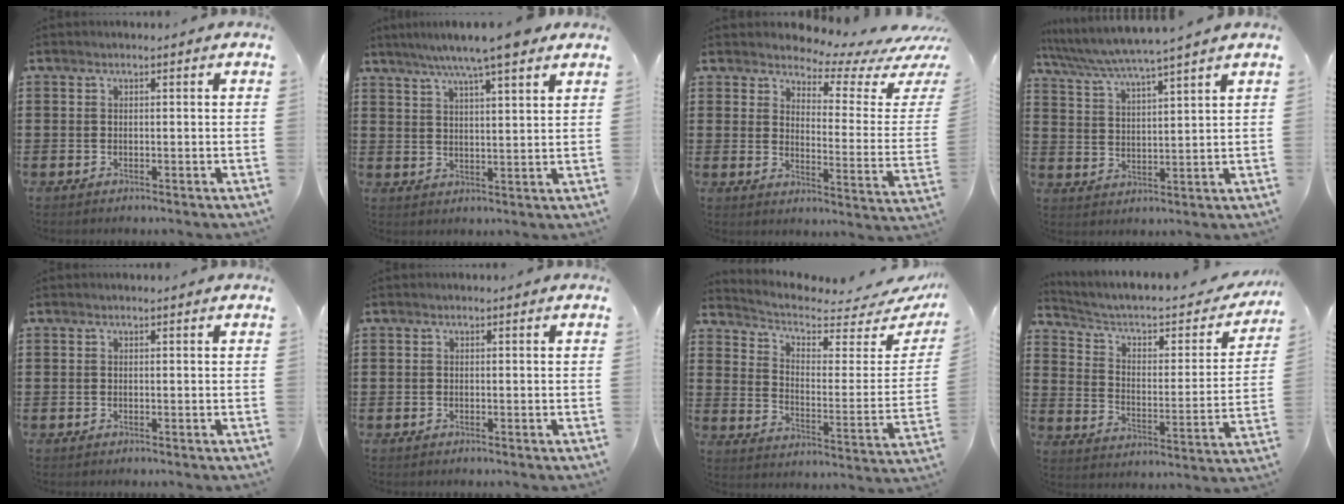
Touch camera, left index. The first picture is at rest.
{"total": 7.7, "force": [6.2, 0.3, 4.5], "torque": [-0.094, -0.014, 0.109]}
{"total": 4.9, "force": [4.5, 1.0, 1.7], "torque": [-0.044, -0.041, 0.071]}
{"total": 4.8, "force": [4.4, -0.8, 1.8], "torque": [-0.055, -0.031, 0.071]}
{"total": 0.0}
{"total": 0.0}
{"total": 4.6, "force": [3.8, 1.5, 2.2], "torque": [-0.065, -0.030, 0.061]}
{"total": 5.3, "force": [4.0, 2.1, 2.8], "torque": [-0.070, -0.032, 0.058]}